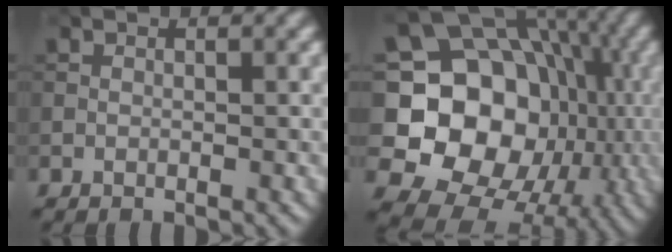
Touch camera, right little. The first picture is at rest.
{"total": 15.7, "force": [-1.8, 13.0, 8.6], "torque": [-0.139, -0.016, -0.049]}